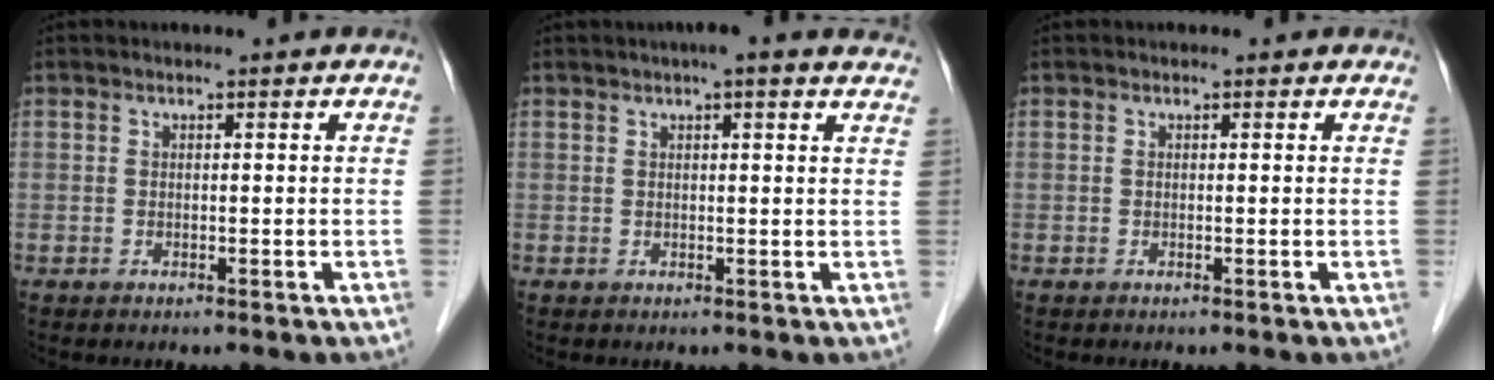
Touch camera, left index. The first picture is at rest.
{"total": 6.8, "force": [5.3, 1.1, 4.1], "torque": [-0.051, 0.023, 0.052]}
{"total": 0.0}